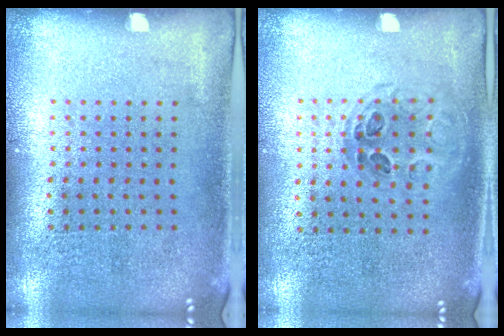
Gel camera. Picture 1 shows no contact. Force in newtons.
{"total": 1.0, "press": 0.8, "slide": 0.5}